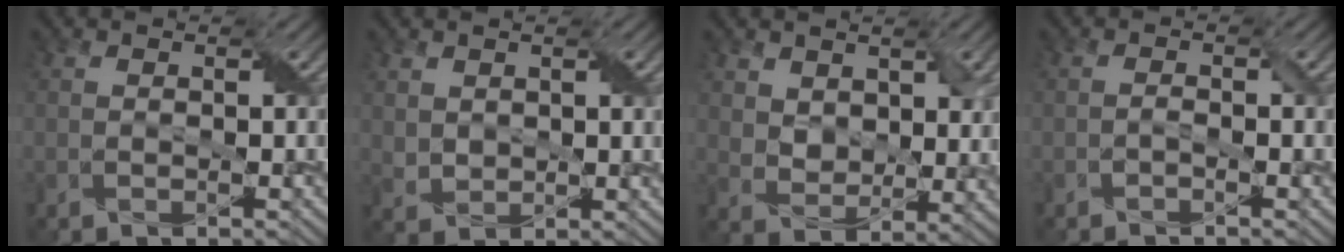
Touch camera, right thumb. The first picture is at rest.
{"total": 2.5, "force": [1.5, 1.7, 1.1], "torque": [-0.032, -0.004, 0.033]}
{"total": 5.2, "force": [2.9, 3.5, 2.6], "torque": [-0.072, -0.009, 0.052]}
{"total": 1.0, "force": [-0.6, 0.3, 0.7], "torque": [-0.017, 0.004, -0.011]}